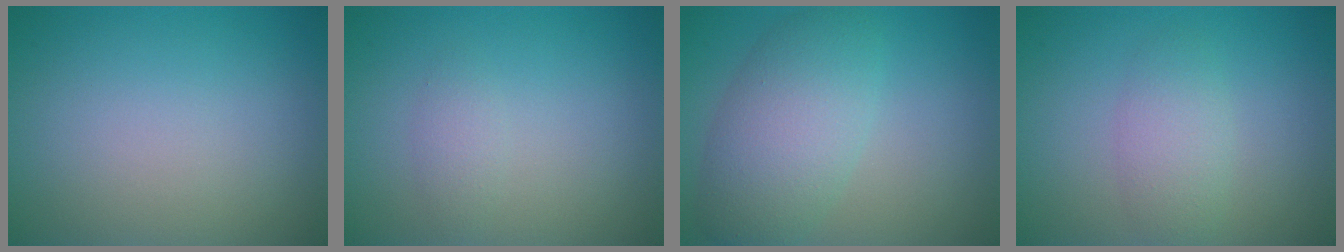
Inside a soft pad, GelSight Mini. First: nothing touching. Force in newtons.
{"total": 1.1, "press": 1.1, "slide": 0.0}
{"total": 5.6, "press": 5.6, "slide": 0.2}
{"total": 2.4, "press": 2.4, "slide": 0.1}